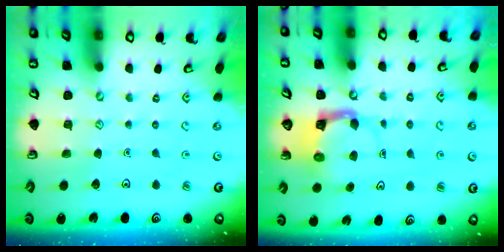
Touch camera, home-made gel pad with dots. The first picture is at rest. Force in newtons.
{"total": 4.4, "press": 4.4, "slide": 0.2}